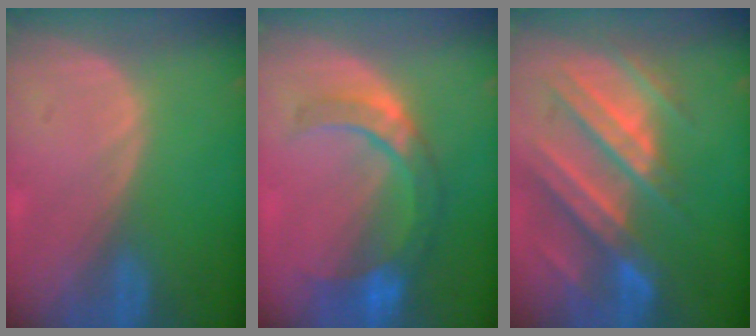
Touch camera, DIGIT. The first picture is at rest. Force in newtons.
{"total": 8.6, "press": 7.7, "slide": 3.7}
{"total": 11.2, "press": 9.9, "slide": 5.2}